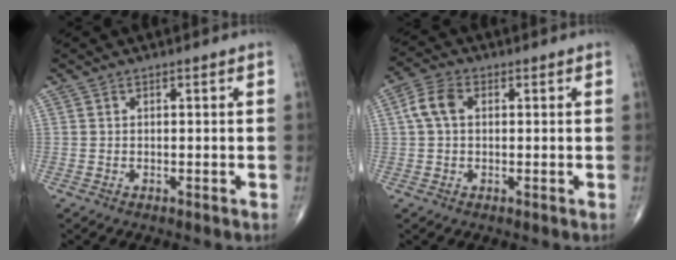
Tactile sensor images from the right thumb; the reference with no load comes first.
{"total": 5.1, "force": [0.8, 3.3, 3.8], "torque": [-0.083, 0.016, 0.012]}